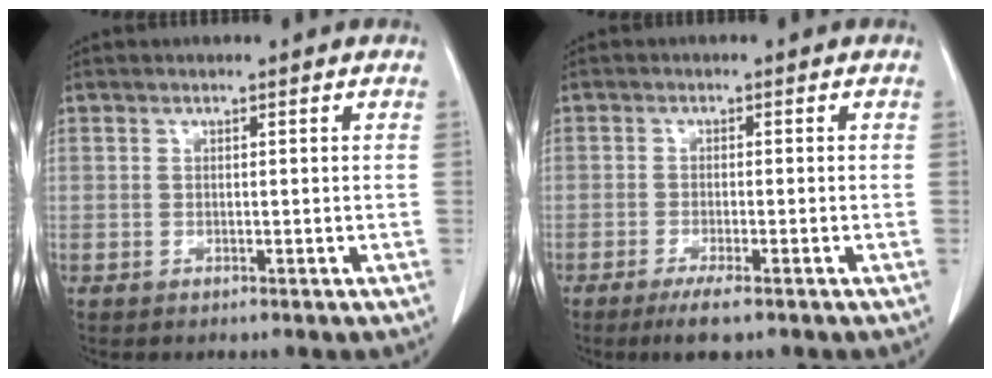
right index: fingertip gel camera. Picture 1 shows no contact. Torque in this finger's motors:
{"motor_torque": [0.46, -0.09, 0.04, 0.02]}